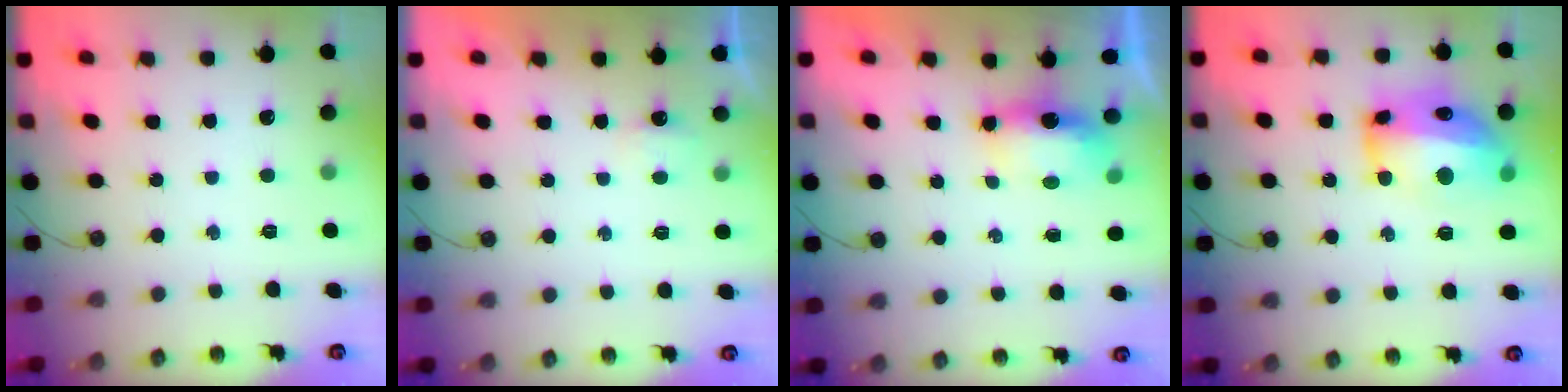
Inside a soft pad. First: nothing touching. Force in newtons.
{"total": 2.6, "press": 2.6, "slide": 0.4}
{"total": 6.3, "press": 6.3, "slide": 0.4}
{"total": 16.5, "press": 16.4, "slide": 1.6}